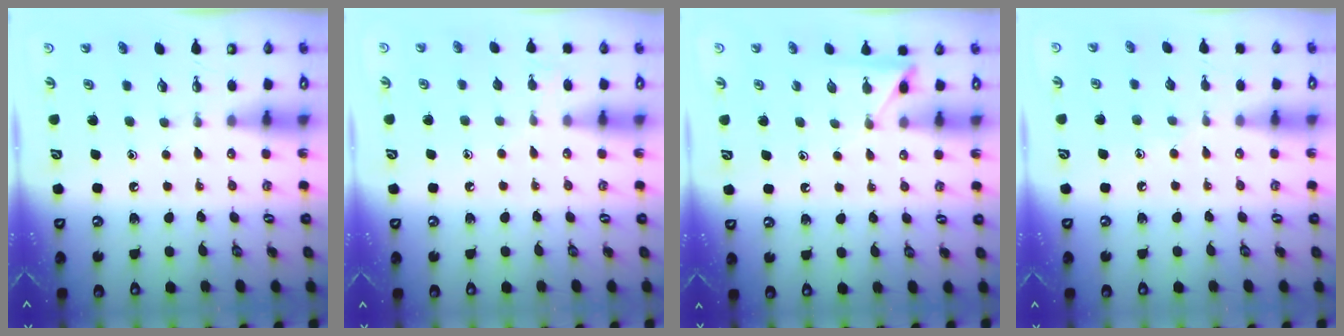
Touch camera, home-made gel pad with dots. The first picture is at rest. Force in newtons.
{"total": 4.9, "press": 4.8, "slide": 0.4}
{"total": 5.5, "press": 5.5, "slide": 0.5}
{"total": 5.7, "press": 5.7, "slide": 0.5}